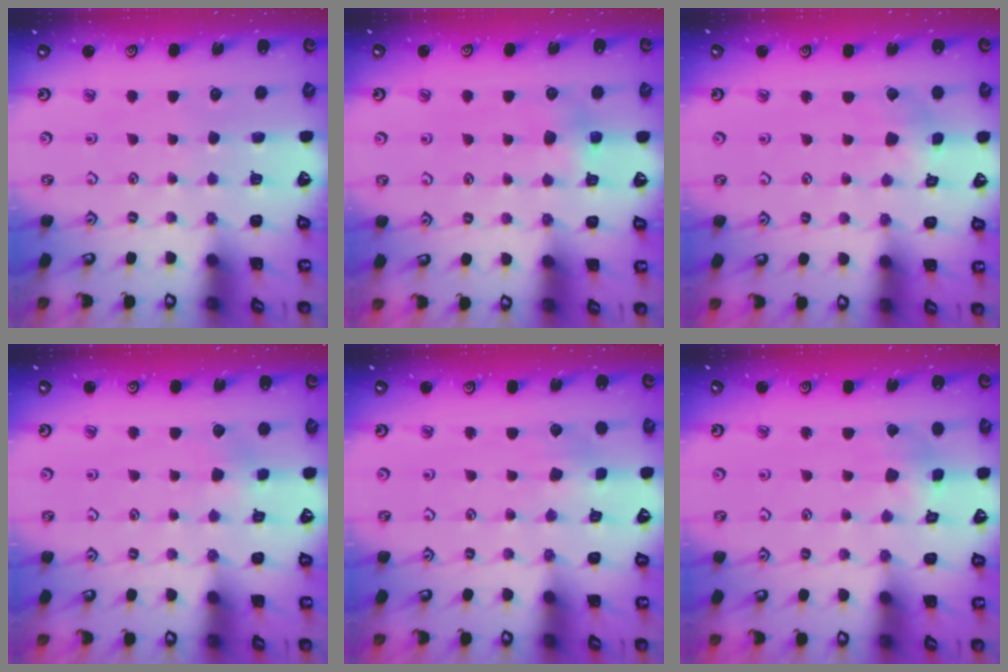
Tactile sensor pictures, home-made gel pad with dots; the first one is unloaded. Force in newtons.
{"total": 5.4, "press": 5.4, "slide": 0.6}
{"total": 2.4, "press": 2.4, "slide": 0.2}
{"total": 2.9, "press": 2.9, "slide": 0.3}
{"total": 1.9, "press": 1.9, "slide": 0.3}
{"total": 2.7, "press": 2.7, "slide": 0.2}